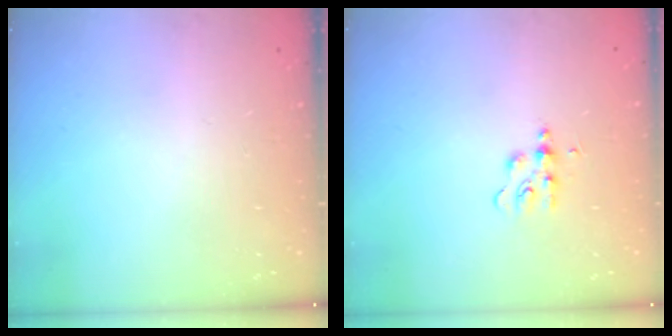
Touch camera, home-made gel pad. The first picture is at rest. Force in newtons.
{"total": 6.0, "press": 6.0, "slide": 0.6}